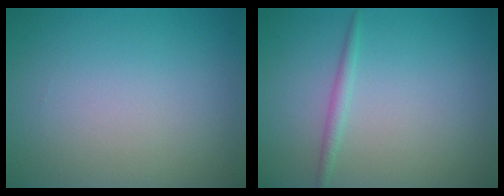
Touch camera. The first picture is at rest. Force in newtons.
{"total": 1.1, "press": 1.1, "slide": 0.0}